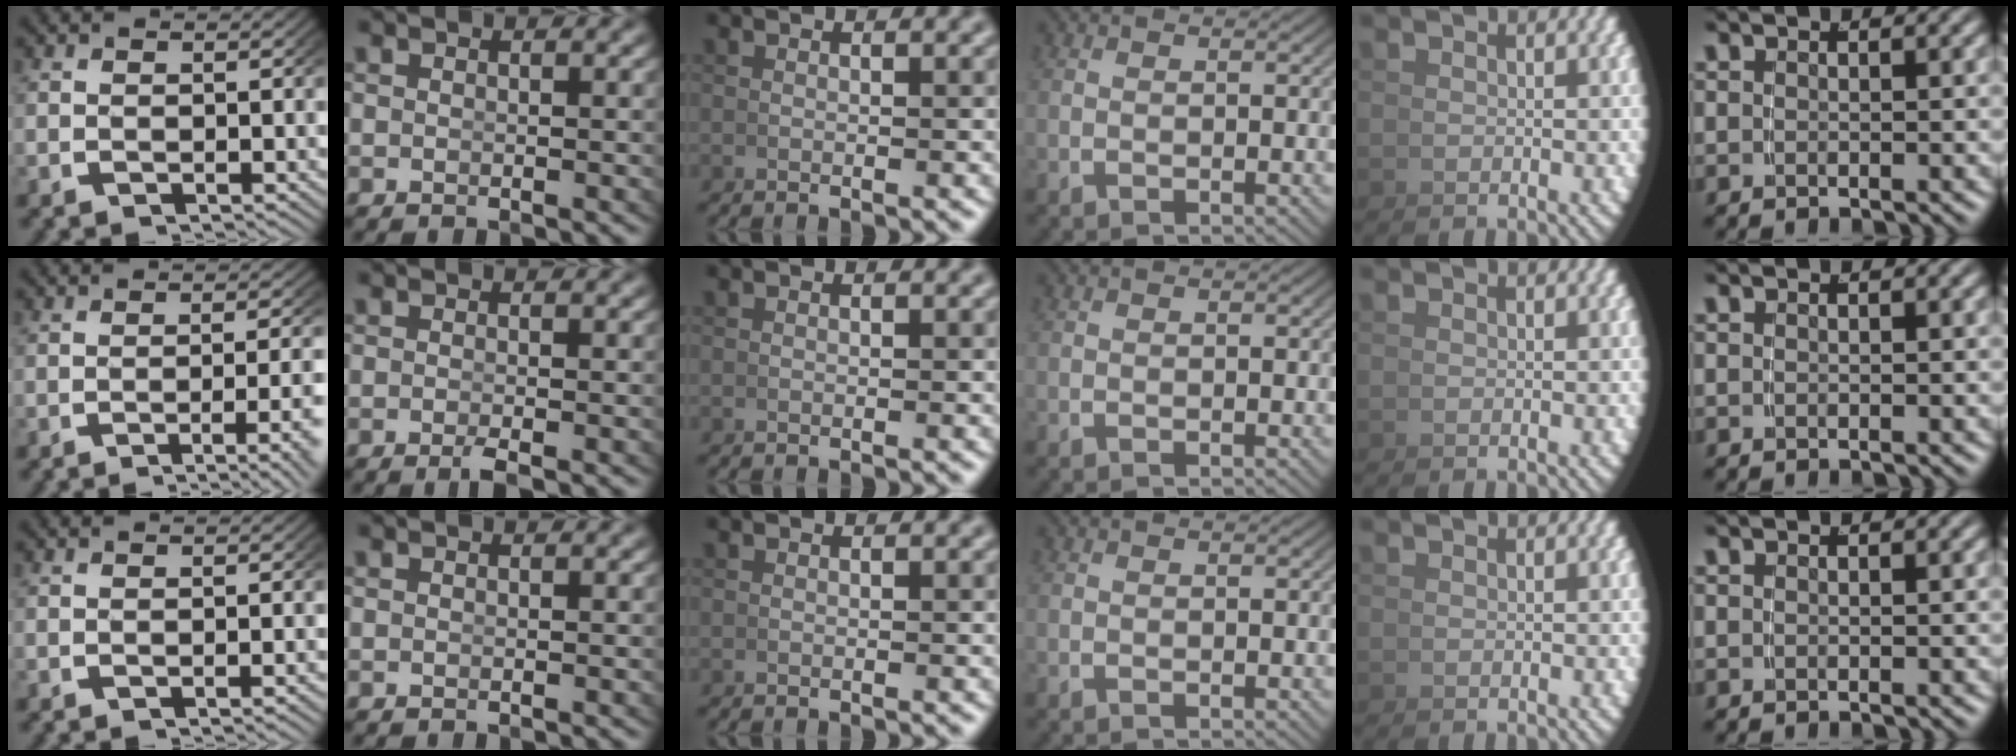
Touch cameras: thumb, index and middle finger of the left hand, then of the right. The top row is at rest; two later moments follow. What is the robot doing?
{"motion": "lift_and_place", "object": "cup"}